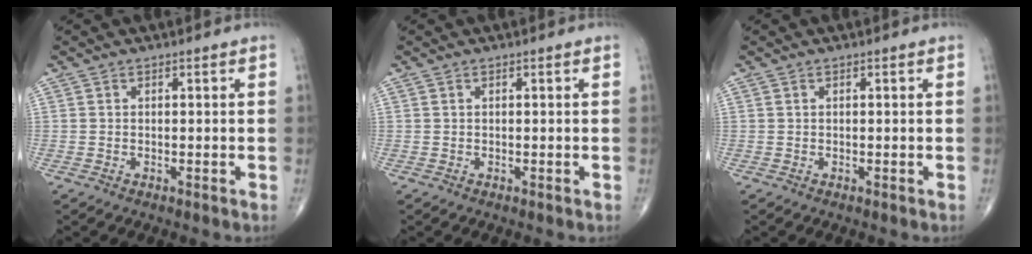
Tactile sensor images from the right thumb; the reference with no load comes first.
{"total": 0.0}
{"total": 0.0}